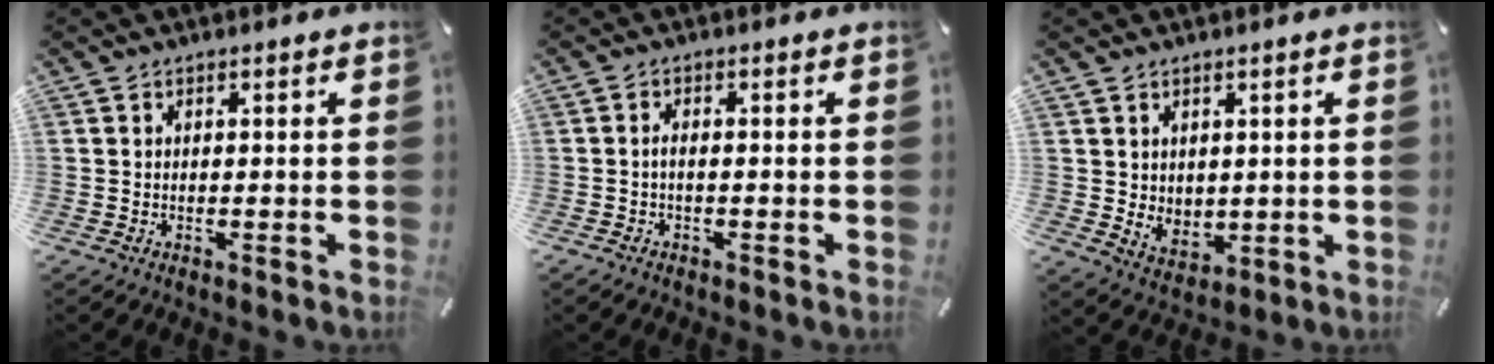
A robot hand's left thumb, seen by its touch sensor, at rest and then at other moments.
{"total": 1.4, "force": [-0.6, 0.5, 1.2], "torque": [-0.023, 0.002, -0.012]}
{"total": 4.7, "force": [2.1, 4.1, 1.0], "torque": [-0.011, -0.018, 0.037]}